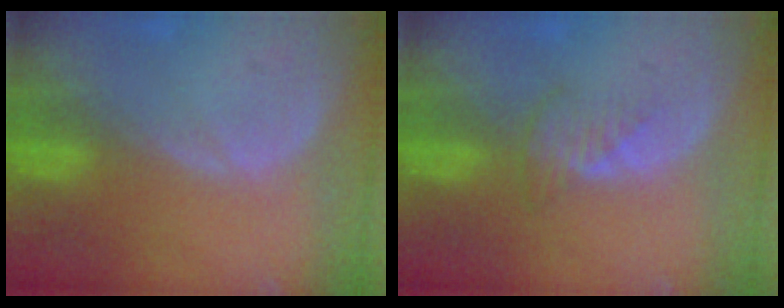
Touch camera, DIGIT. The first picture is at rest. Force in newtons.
{"total": 2.7, "press": 2.6, "slide": 0.6}